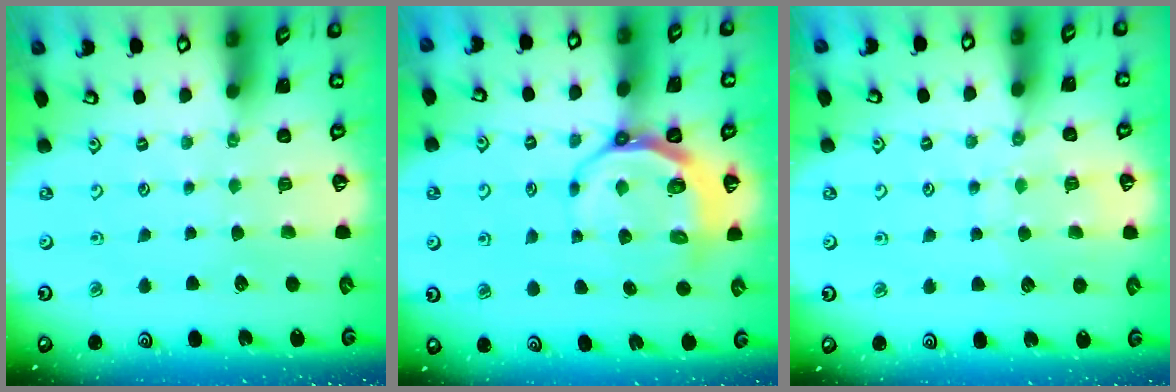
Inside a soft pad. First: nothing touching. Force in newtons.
{"total": 8.1, "press": 7.4, "slide": 3.2}
{"total": 6.7, "press": 6.6, "slide": 0.6}